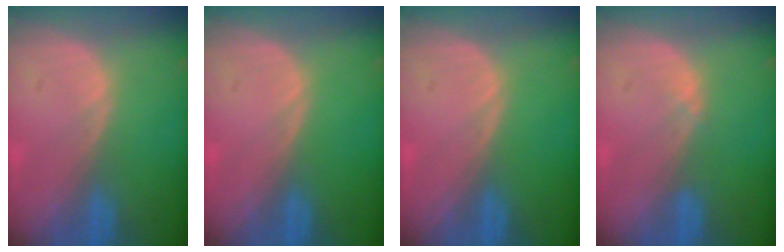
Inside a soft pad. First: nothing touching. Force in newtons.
{"total": 0.0}
{"total": 0.0}
{"total": 0.7, "press": 0.6, "slide": 0.4}